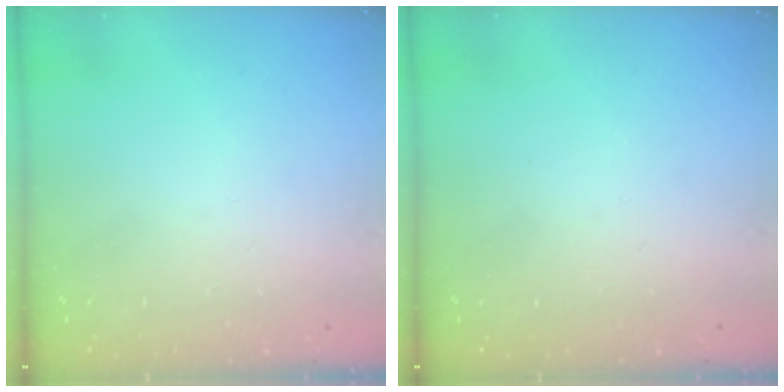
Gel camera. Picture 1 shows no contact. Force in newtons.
{"total": 0.0}